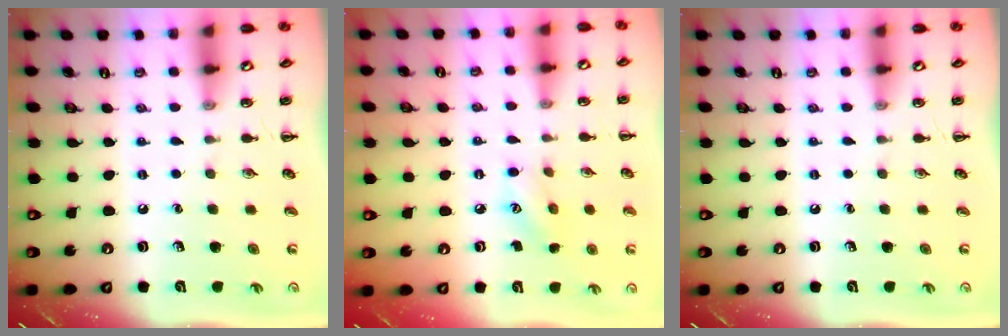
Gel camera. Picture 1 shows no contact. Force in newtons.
{"total": 6.6, "press": 6.5, "slide": 1.0}
{"total": 0.0}